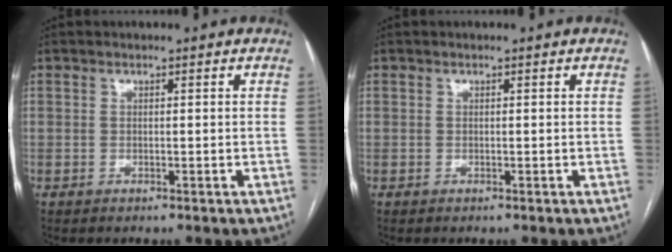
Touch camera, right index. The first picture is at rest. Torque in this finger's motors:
{"motor_torque": [0.03, 0.00, 0.03, 0.01]}